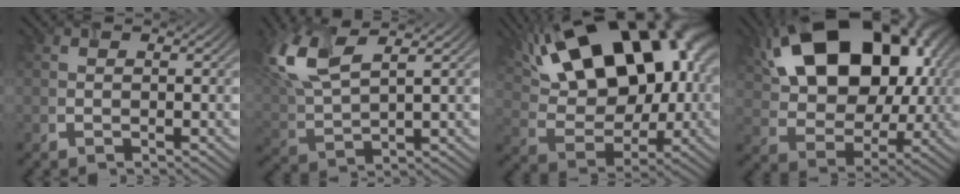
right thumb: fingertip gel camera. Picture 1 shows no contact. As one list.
[{"total": 10.3, "force": [5.2, 3.7, 8.1], "torque": [-0.219, 0.014, 0.108]}, {"total": 20.9, "force": [9.0, 11.6, 14.9], "torque": [-0.260, 0.057, 0.135]}, {"total": 21.2, "force": [7.5, 13.8, 14.3], "torque": [-0.263, 0.048, 0.133]}]